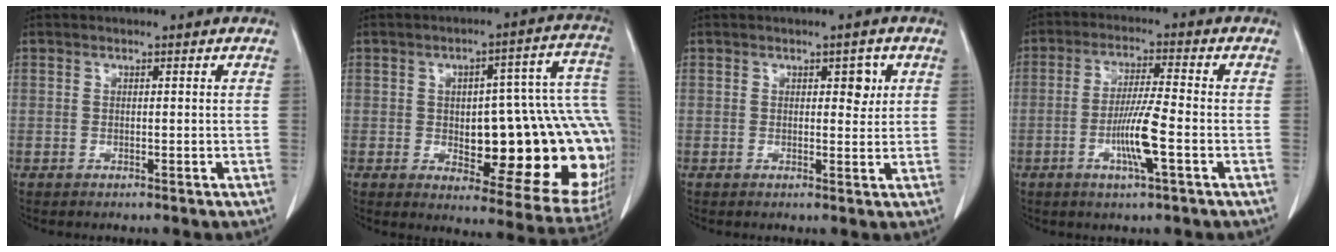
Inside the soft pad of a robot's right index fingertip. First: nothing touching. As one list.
[{"total": 24.7, "force": [-2.4, 7.1, 23.5], "torque": [-0.212, 0.035, -0.004]}, {"total": 2.7, "force": [1.0, 1.4, 2.1], "torque": [-0.022, 0.002, 0.013]}, {"total": 7.6, "force": [-2.4, -0.1, 7.2], "torque": [-0.137, -0.006, -0.047]}]